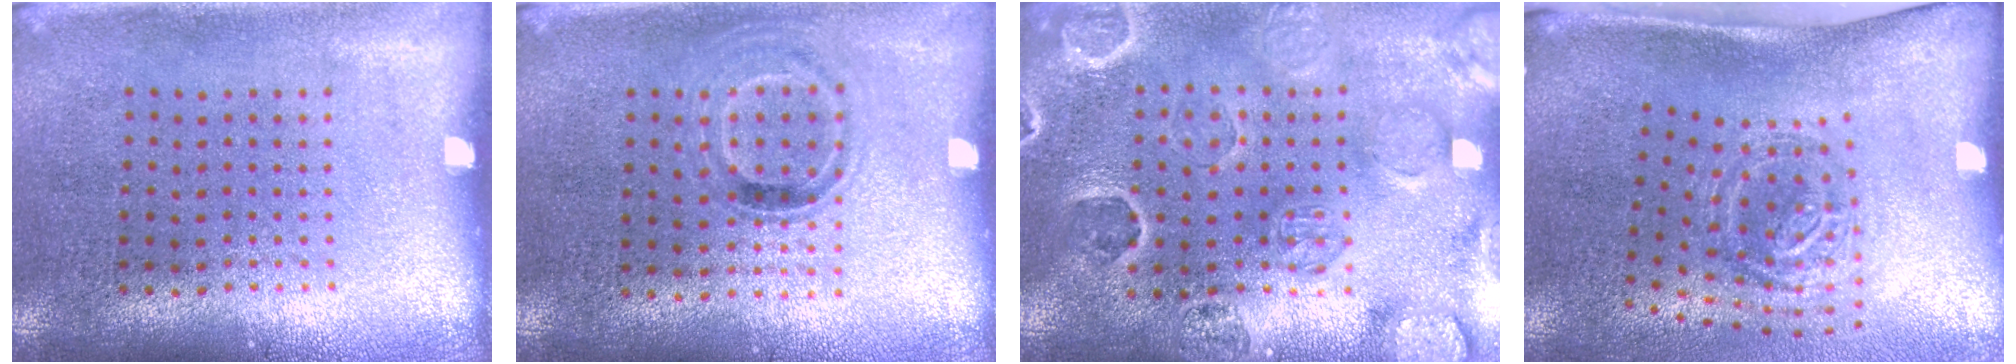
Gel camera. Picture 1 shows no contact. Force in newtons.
{"total": 0.9, "press": 0.8, "slide": 0.3}
{"total": 2.8, "press": 2.7, "slide": 0.5}
{"total": 1.8, "press": 1.2, "slide": 1.3}